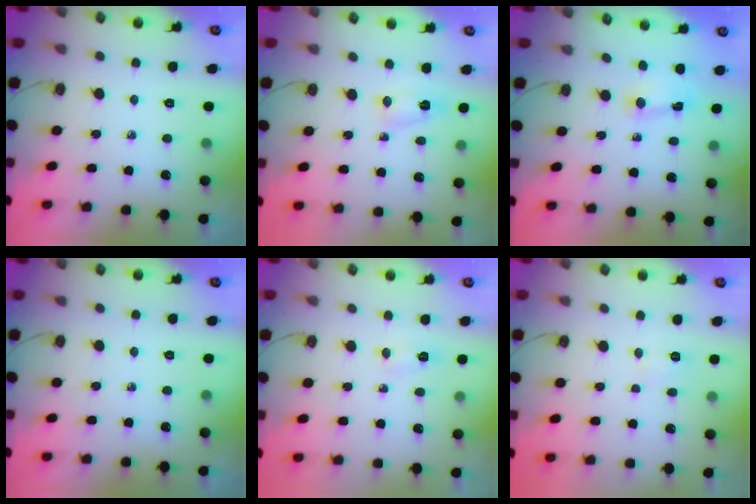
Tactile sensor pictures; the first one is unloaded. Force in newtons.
{"total": 3.0, "press": 2.9, "slide": 0.6}
{"total": 1.9, "press": 1.9, "slide": 0.4}
{"total": 0.0}
{"total": 3.7, "press": 3.7, "slide": 0.5}
{"total": 3.0, "press": 2.9, "slide": 0.7}